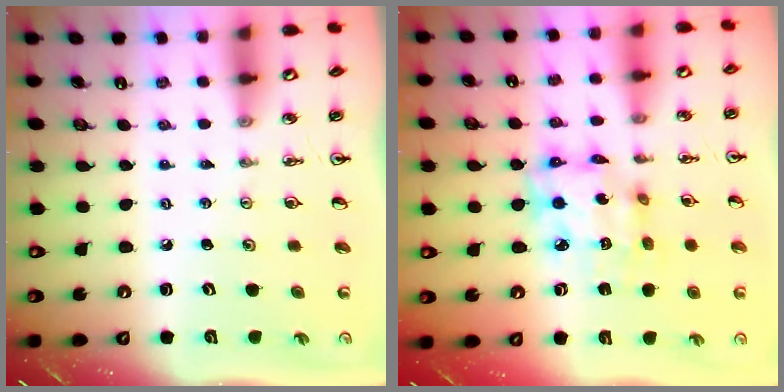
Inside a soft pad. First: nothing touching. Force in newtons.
{"total": 12.0, "press": 12.0, "slide": 1.1}